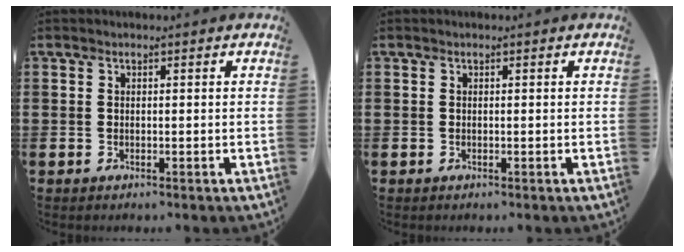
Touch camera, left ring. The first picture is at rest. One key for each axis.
{"total": 0.0}